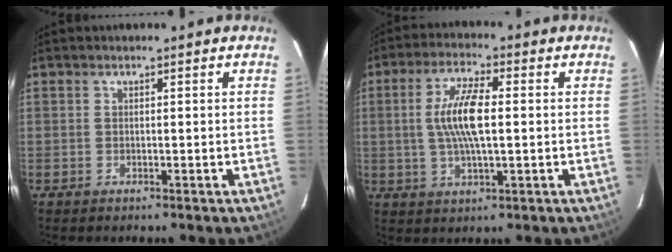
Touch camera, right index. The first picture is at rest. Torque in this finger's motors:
{"motor_torque": [0.84, -0.35, 0.75, 0.21]}